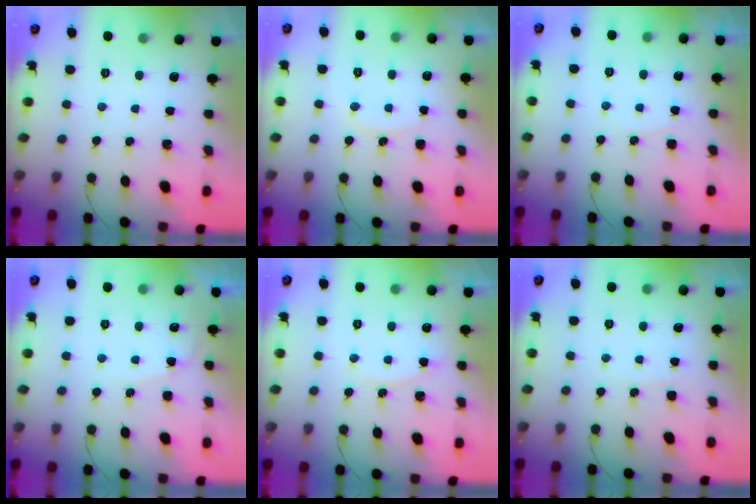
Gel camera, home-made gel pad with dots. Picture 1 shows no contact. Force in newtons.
{"total": 7.0, "press": 7.0, "slide": 0.3}
{"total": 3.1, "press": 3.1, "slide": 0.4}
{"total": 6.1, "press": 6.0, "slide": 0.7}
{"total": 5.6, "press": 5.6, "slide": 0.5}
{"total": 3.3, "press": 3.3, "slide": 0.3}